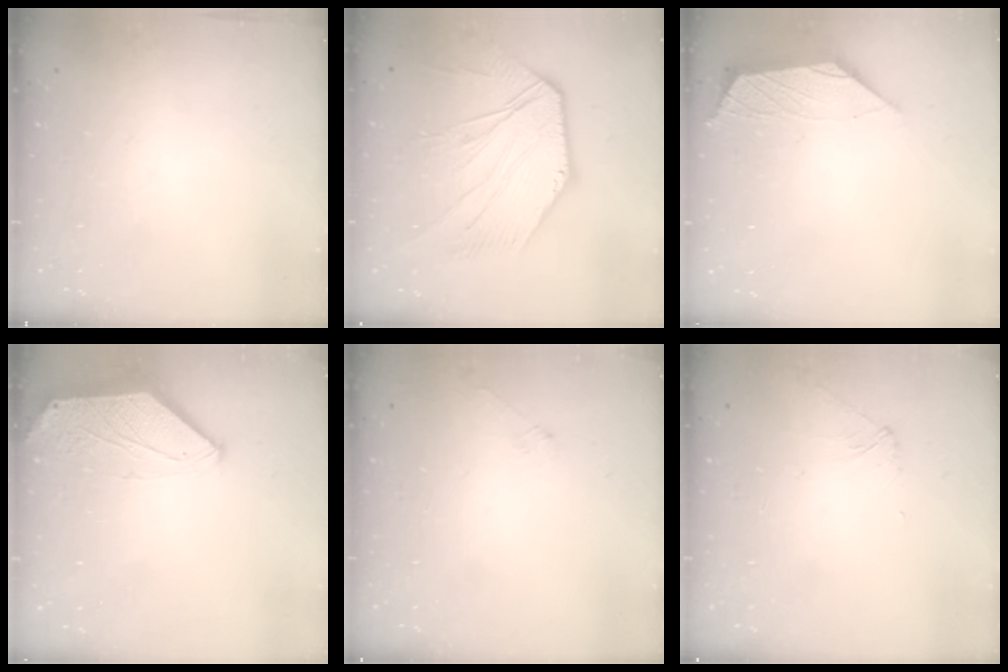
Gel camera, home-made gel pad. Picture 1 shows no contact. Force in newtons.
{"total": 8.5, "press": 8.5, "slide": 1.0}
{"total": 1.1, "press": 0.9, "slide": 0.5}
{"total": 0.0}
{"total": 2.3, "press": 2.3, "slide": 0.5}
{"total": 2.7, "press": 2.7, "slide": 0.5}